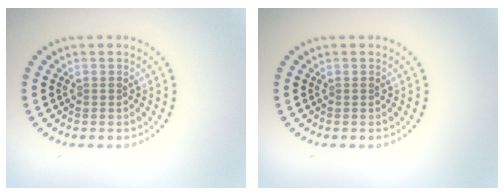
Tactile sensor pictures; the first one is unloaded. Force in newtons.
{"total": 0.0}